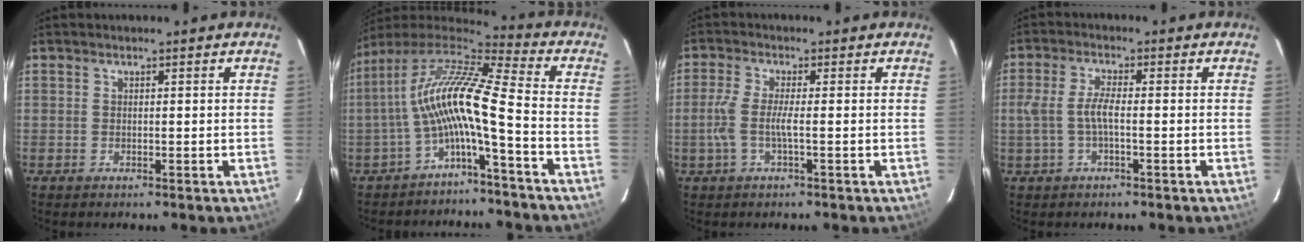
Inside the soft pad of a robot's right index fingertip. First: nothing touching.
{"total": 12.6, "force": [-2.8, 0.8, 12.3], "torque": [-0.229, 0.011, -0.059]}
{"total": 4.5, "force": [-1.1, 0.3, 4.4], "torque": [-0.103, -0.001, -0.021]}
{"total": 4.5, "force": [-0.9, 1.1, 4.3], "torque": [-0.093, 0.004, -0.014]}